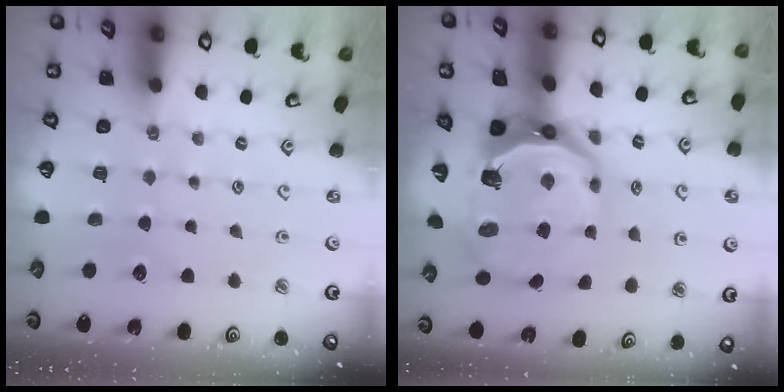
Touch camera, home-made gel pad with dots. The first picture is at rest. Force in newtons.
{"total": 15.4, "press": 14.5, "slide": 5.4}